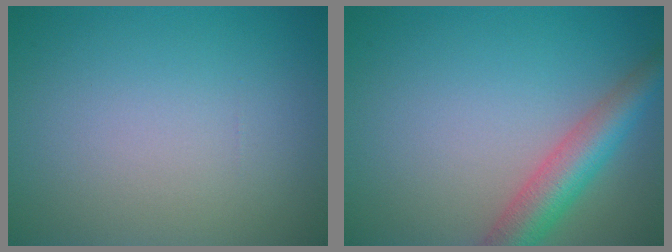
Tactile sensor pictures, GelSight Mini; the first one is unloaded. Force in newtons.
{"total": 4.9, "press": 4.9, "slide": 0.3}